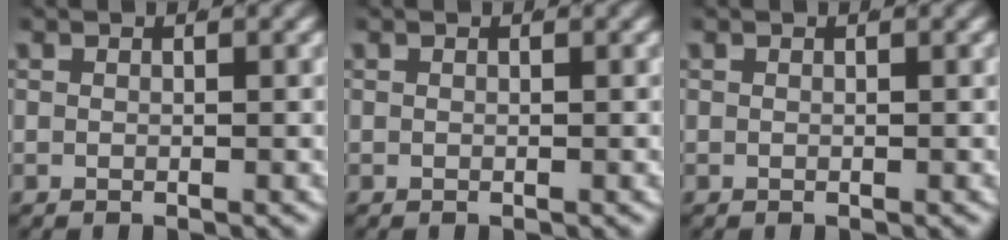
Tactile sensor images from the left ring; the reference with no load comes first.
{"total": 0.0}
{"total": 0.0}